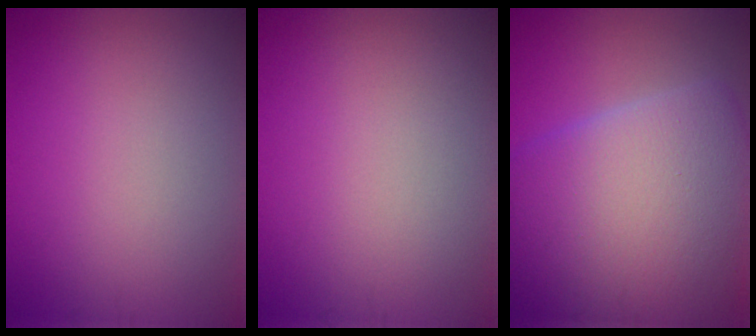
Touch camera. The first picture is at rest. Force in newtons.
{"total": 0.0}
{"total": 14.0, "press": 14.0, "slide": 0.4}